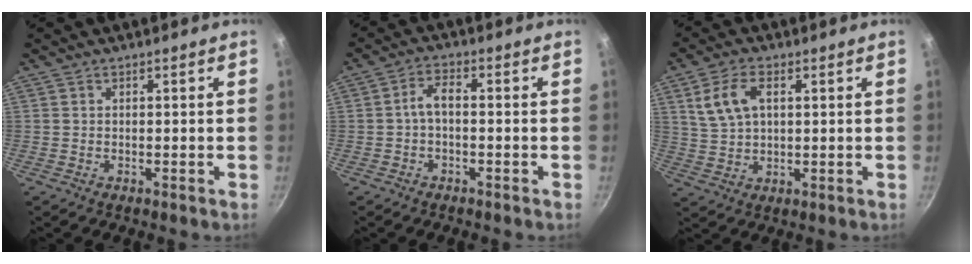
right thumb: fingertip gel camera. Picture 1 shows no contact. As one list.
[{"total": 3.5, "force": [-0.9, 1.6, 2.9], "torque": [-0.059, 0.023, -0.022]}, {"total": 8.5, "force": [2.8, 5.0, 6.3], "torque": [-0.116, 0.001, 0.056]}]